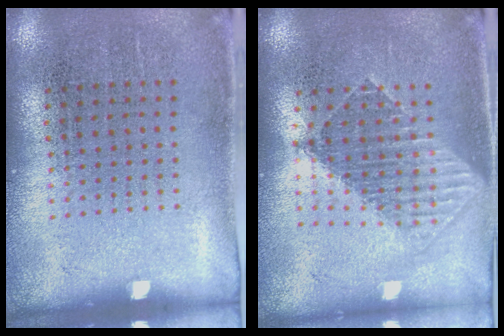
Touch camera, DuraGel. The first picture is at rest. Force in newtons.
{"total": 1.7, "press": 1.5, "slide": 0.9}